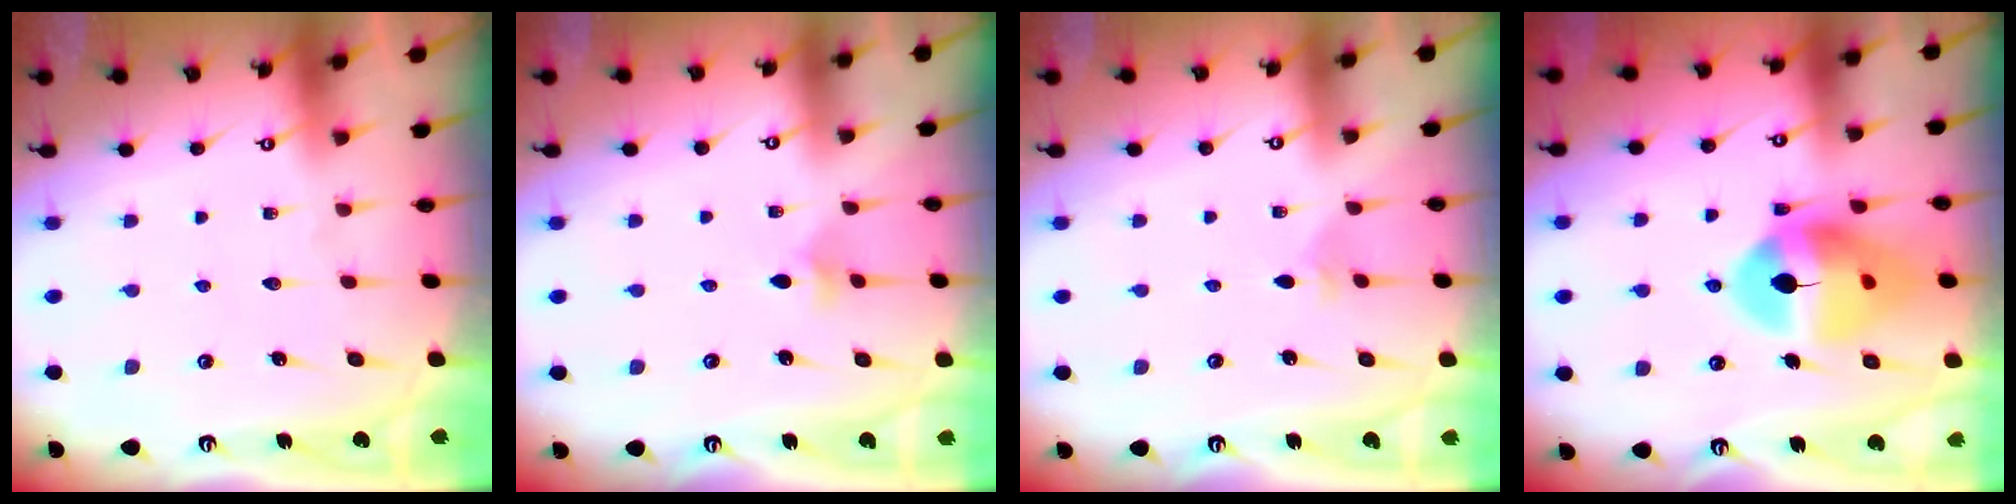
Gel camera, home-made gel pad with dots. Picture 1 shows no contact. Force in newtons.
{"total": 2.7, "press": 2.6, "slide": 0.6}
{"total": 1.5, "press": 1.5, "slide": 0.4}
{"total": 16.0, "press": 15.9, "slide": 1.9}